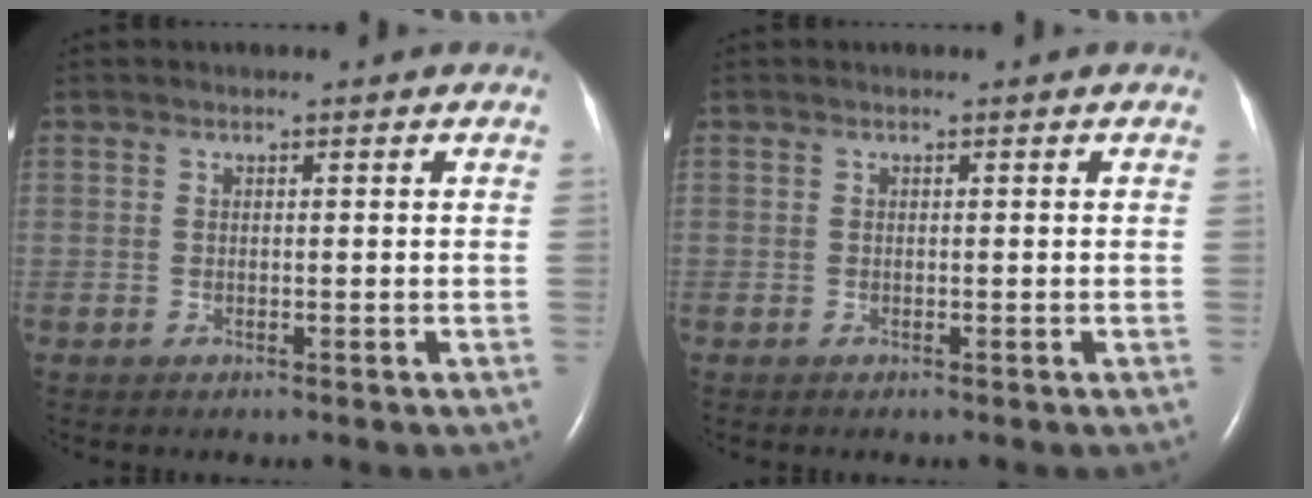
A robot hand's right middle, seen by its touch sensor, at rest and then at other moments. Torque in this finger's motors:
{"motor_torque": [0.22, -0.15, -0.01, -0.01]}